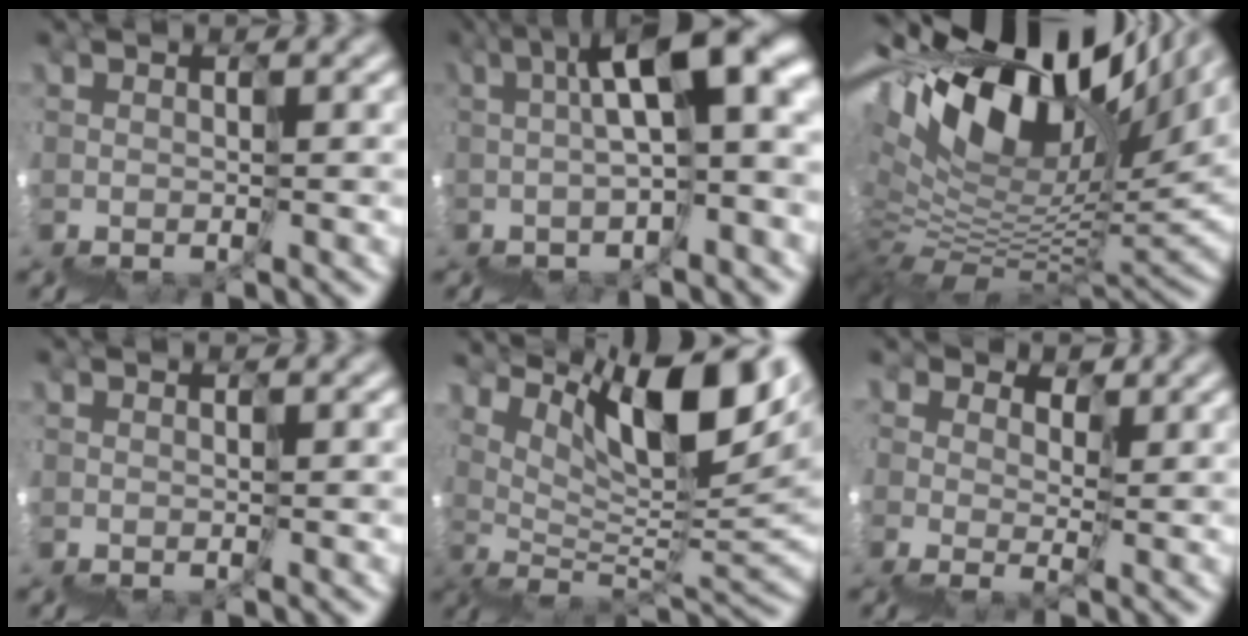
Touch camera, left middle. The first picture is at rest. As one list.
[{"total": 11.0, "force": [2.6, 3.9, 10.0], "torque": [-0.141, 0.029, 0.061]}, {"total": 13.1, "force": [8.6, 4.9, 8.6], "torque": [-0.160, 0.047, 0.152]}, {"total": 0.0}, {"total": 10.9, "force": [7.6, 2.1, 7.5], "torque": [-0.104, 0.027, 0.133]}, {"total": 3.9, "force": [1.2, 3.3, 1.6], "torque": [-0.017, 0.000, 0.026]}]